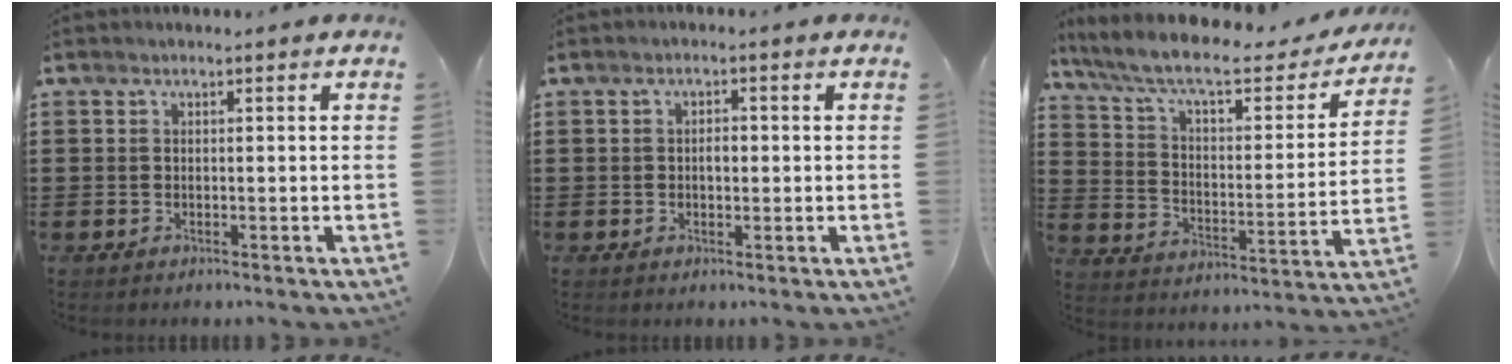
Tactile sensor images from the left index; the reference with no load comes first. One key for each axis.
{"total": 1.9, "fx": 0.0, "fy": 0.8, "fz": 1.7, "tx": -0.025, "ty": 0.000, "tz": -0.002}
{"total": 8.6, "fx": 6.7, "fy": 1.9, "fz": 5.1, "tx": -0.125, "ty": -0.037, "tz": 0.111}